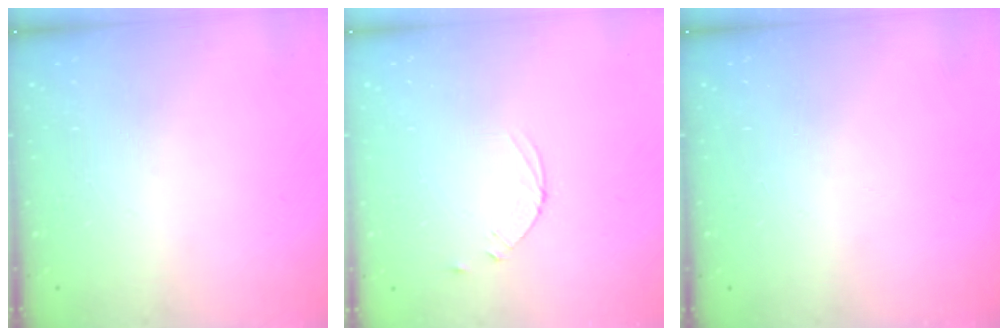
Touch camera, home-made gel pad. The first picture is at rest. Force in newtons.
{"total": 3.6, "press": 3.5, "slide": 0.4}
{"total": 0.0}